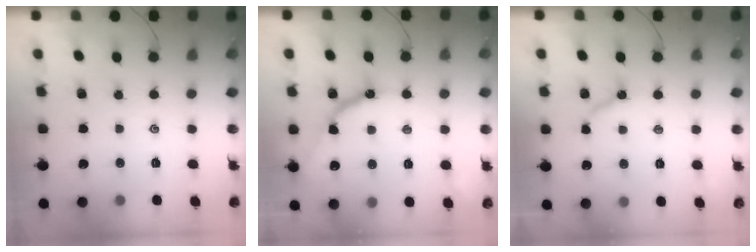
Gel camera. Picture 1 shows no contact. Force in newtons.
{"total": 10.8, "press": 10.8, "slide": 0.7}
{"total": 4.6, "press": 4.6, "slide": 0.4}